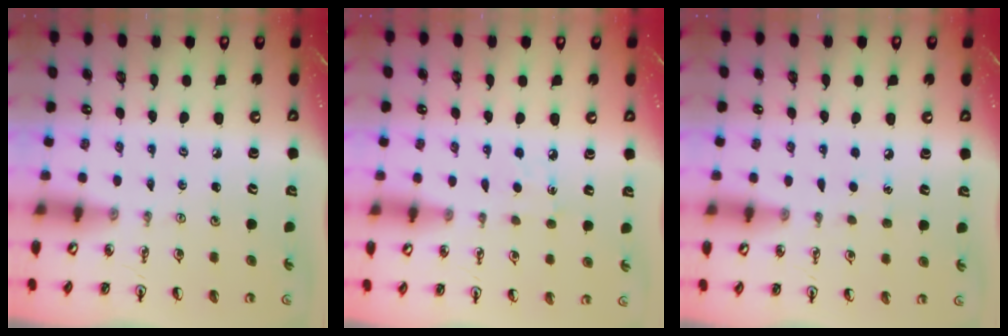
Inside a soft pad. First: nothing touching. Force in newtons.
{"total": 4.8, "press": 4.7, "slide": 0.5}
{"total": 4.0, "press": 4.0, "slide": 0.5}